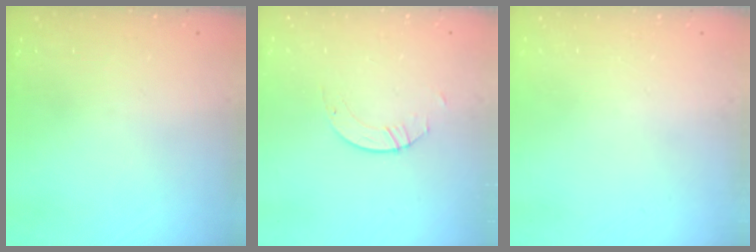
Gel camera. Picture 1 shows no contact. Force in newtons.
{"total": 2.1, "press": 2.1, "slide": 0.1}
{"total": 0.0}